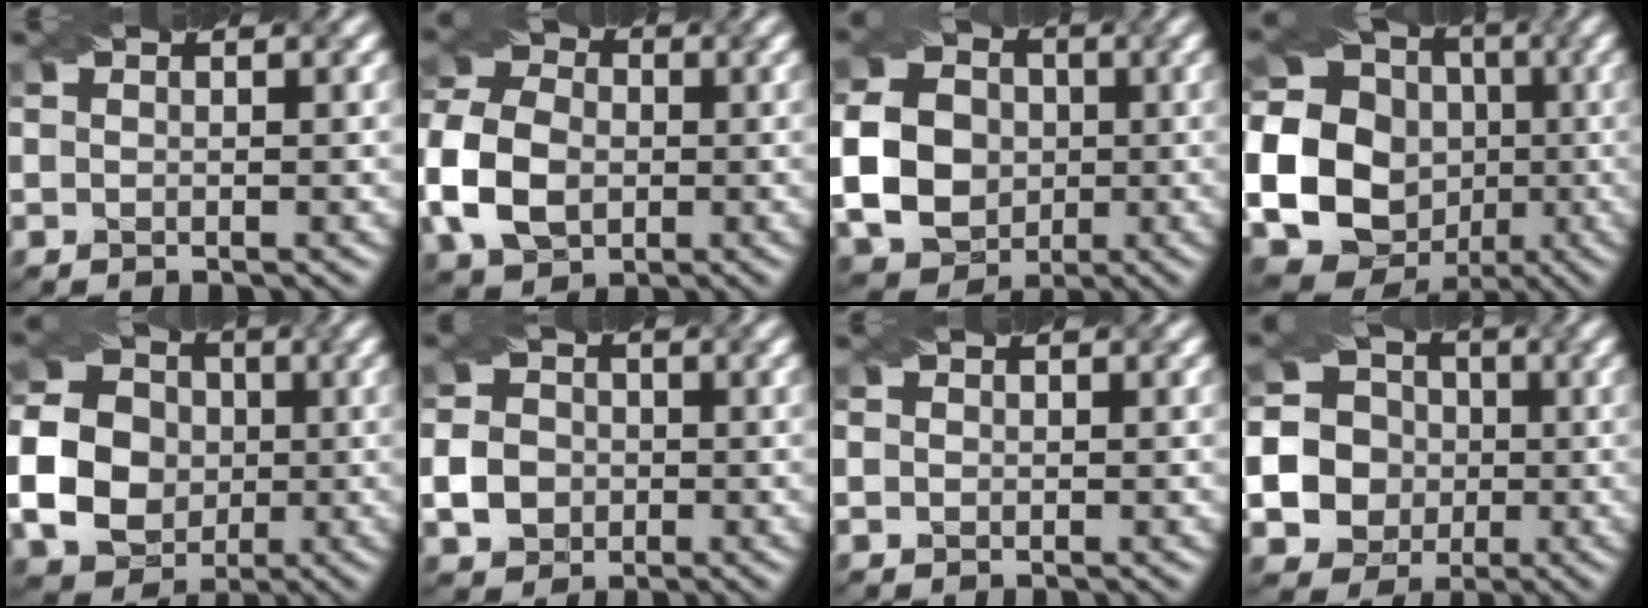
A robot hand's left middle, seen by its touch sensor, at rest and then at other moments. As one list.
[{"total": 8.1, "force": [-1.9, 6.0, 5.0], "torque": [-0.123, 0.000, -0.050]}, {"total": 10.2, "force": [-0.9, 8.8, 5.2], "torque": [-0.111, -0.013, -0.028]}, {"total": 25.6, "force": [-3.7, 23.8, 8.6], "torque": [-0.188, 0.004, -0.113]}, {"total": 10.5, "force": [-1.2, 9.4, 4.6], "torque": [-0.109, -0.015, -0.032]}, {"total": 3.4, "force": [-0.9, 3.0, 1.4], "torque": [-0.026, 0.003, -0.020]}, {"total": 0.6, "force": [0.1, 0.6, 0.2], "torque": [0.002, 0.001, -0.006]}, {"total": 12.4, "force": [-1.8, 11.8, 3.5], "torque": [-0.115, 0.005, -0.045]}]